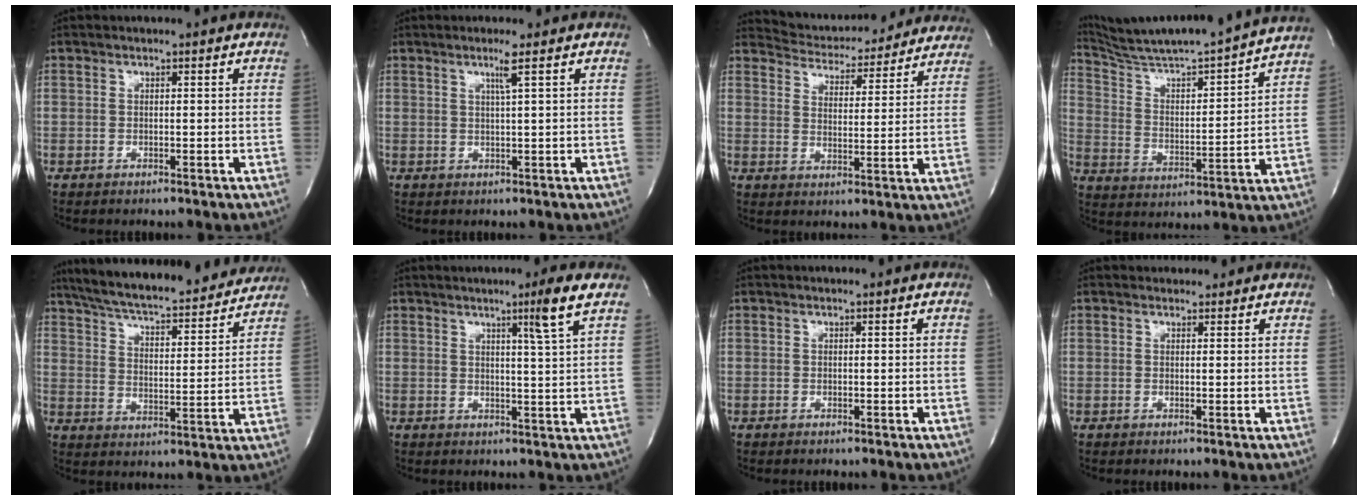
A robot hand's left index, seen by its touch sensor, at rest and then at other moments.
{"total": 2.3, "force": [1.1, -0.8, 1.8], "torque": [-0.040, -0.006, 0.024]}
{"total": 17.5, "force": [16.6, 4.4, 3.2], "torque": [-0.035, 0.002, 0.213]}
{"total": 22.0, "force": [20.1, -1.3, 8.9], "torque": [-0.159, -0.029, 0.307]}
{"total": 23.5, "force": [21.3, 3.7, 9.2], "torque": [-0.156, -0.008, 0.296]}
{"total": 5.0, "force": [2.9, -1.7, 3.7], "torque": [-0.061, -0.016, 0.048]}
{"total": 0.0}
{"total": 1.9, "force": [1.8, 0.8, 0.0], "torque": [-0.005, 0.011, 0.020]}